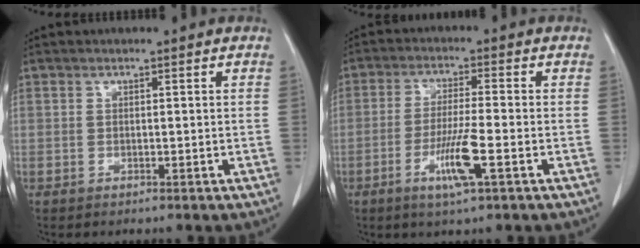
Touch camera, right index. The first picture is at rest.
{"total": 7.1, "force": [-2.9, -0.1, 6.5], "torque": [-0.128, -0.013, -0.052]}